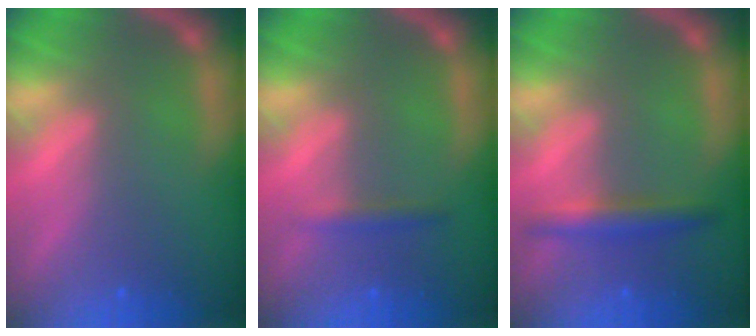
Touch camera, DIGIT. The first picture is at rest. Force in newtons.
{"total": 1.4}
{"total": 3.0}